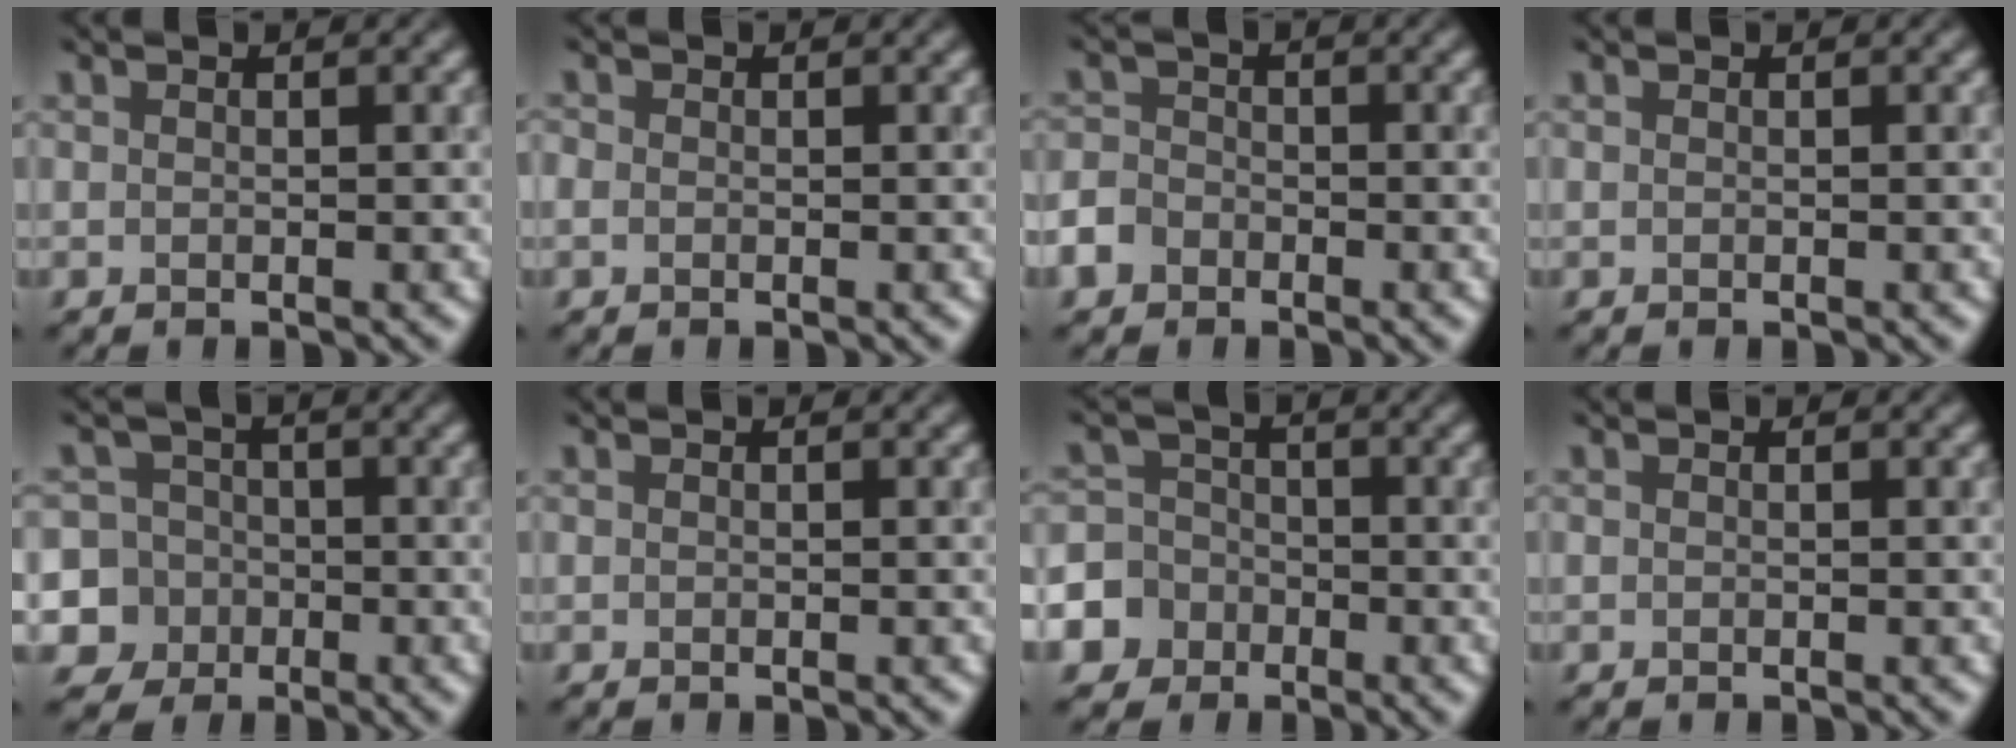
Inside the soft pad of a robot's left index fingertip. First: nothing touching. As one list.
[{"total": 0.7, "force": [-0.2, 0.6, 0.2], "torque": [-0.004, -0.003, -0.007]}, {"total": 3.2, "force": [-1.9, 2.4, 1.0], "torque": [-0.012, -0.006, -0.043]}, {"total": 0.0}, {"total": 9.5, "force": [-3.3, 8.8, 1.7], "torque": [-0.047, -0.012, -0.091]}, {"total": 0.0}, {"total": 7.3, "force": [-3.5, 6.3, 1.2], "torque": [-0.029, -0.005, -0.086]}, {"total": 0.0}]